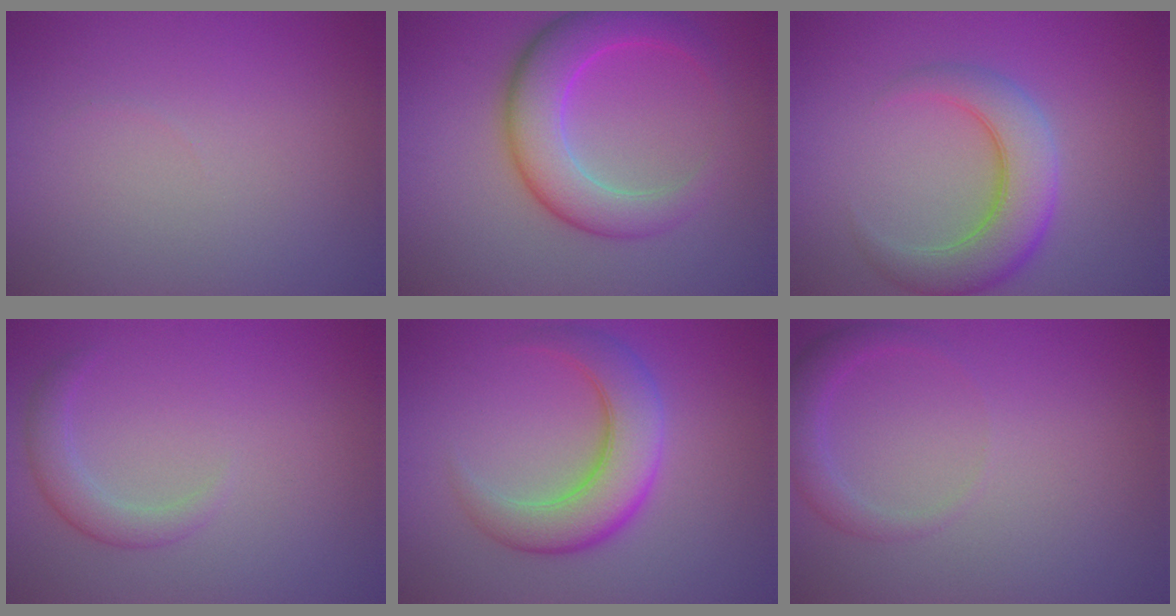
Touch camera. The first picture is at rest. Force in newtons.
{"total": 6.6, "press": 6.6, "slide": 0.1}
{"total": 5.9, "press": 5.9, "slide": 0.3}
{"total": 2.2, "press": 2.2, "slide": 0.1}
{"total": 6.1, "press": 6.1, "slide": 0.1}
{"total": 2.1, "press": 2.1, "slide": 0.2}